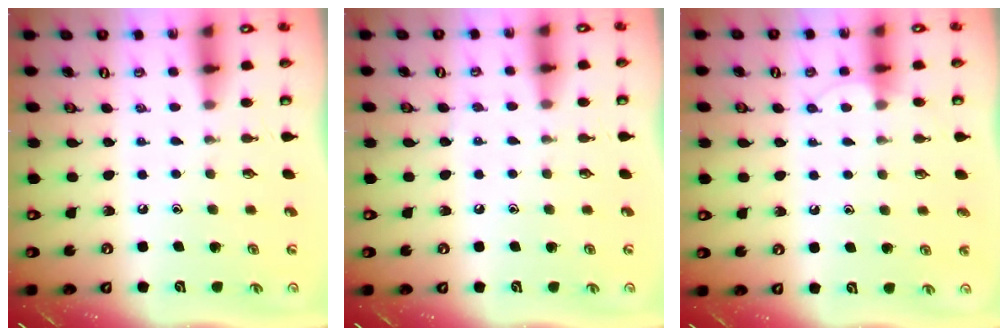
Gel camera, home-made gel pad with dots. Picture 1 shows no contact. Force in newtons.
{"total": 4.1, "press": 4.1, "slide": 0.4}
{"total": 4.5, "press": 4.4, "slide": 0.4}